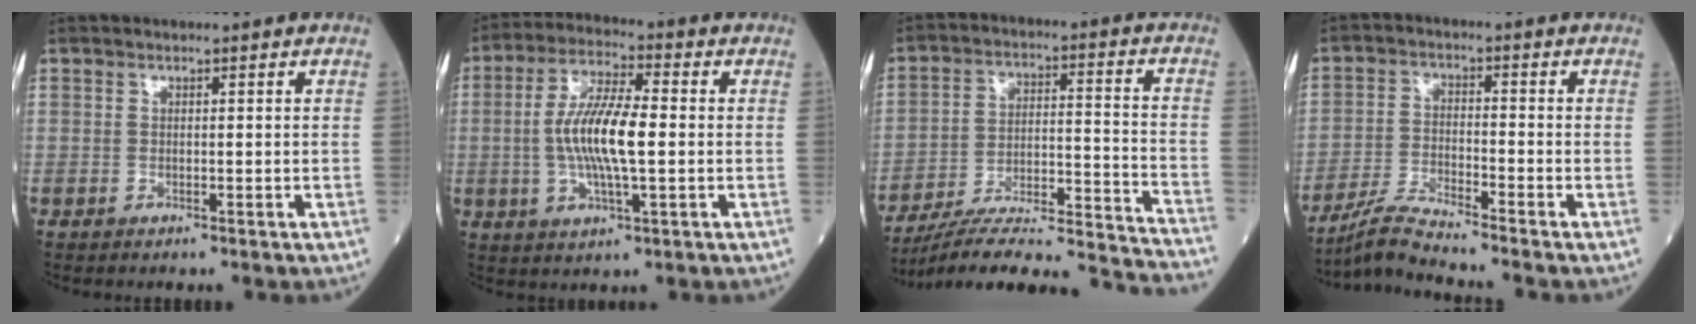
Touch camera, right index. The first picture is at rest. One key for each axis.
{"total": 10.9, "fx": -0.5, "fy": 2.2, "fz": 10.7, "tx": -0.211, "ty": 0.003, "tz": -0.012}
{"total": 24.5, "fx": -23.0, "fy": -0.4, "fz": 8.5, "tx": -0.087, "ty": -0.008, "tz": -0.332}
{"total": 6.0, "fx": -5.5, "fy": -1.7, "fz": 1.7, "tx": -0.045, "ty": -0.024, "tz": -0.106}